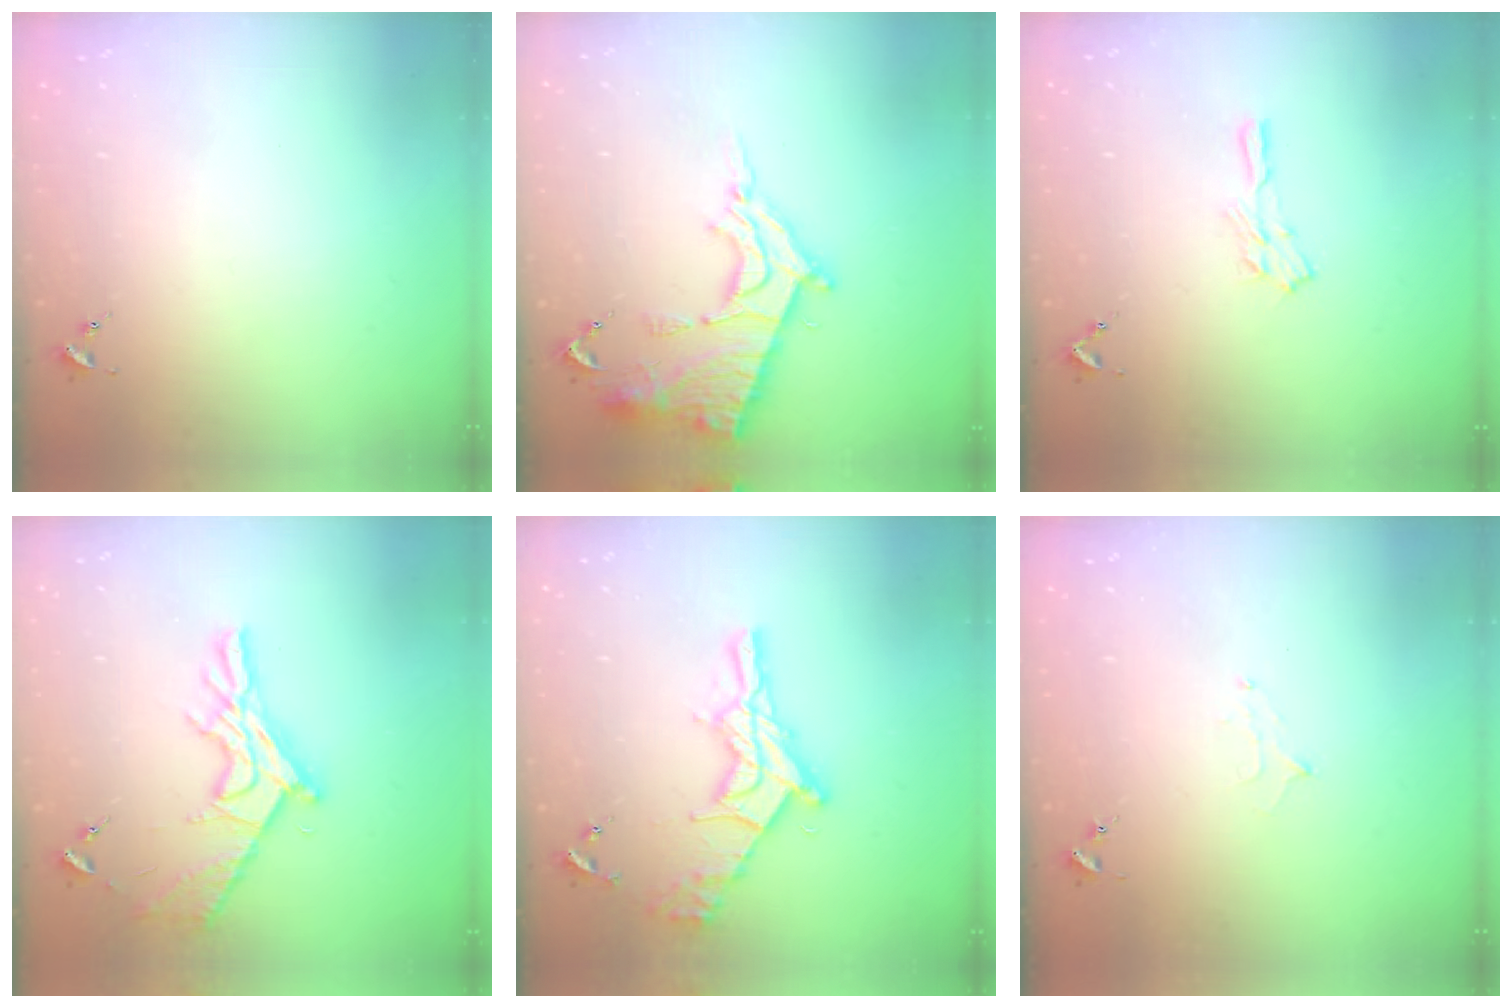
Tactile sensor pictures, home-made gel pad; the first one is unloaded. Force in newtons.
{"total": 16.6, "press": 16.5, "slide": 1.5}
{"total": 5.1, "press": 5.1, "slide": 0.6}
{"total": 13.9, "press": 13.9, "slide": 0.7}
{"total": 19.0, "press": 18.9, "slide": 1.3}
{"total": 5.8, "press": 5.7, "slide": 0.6}